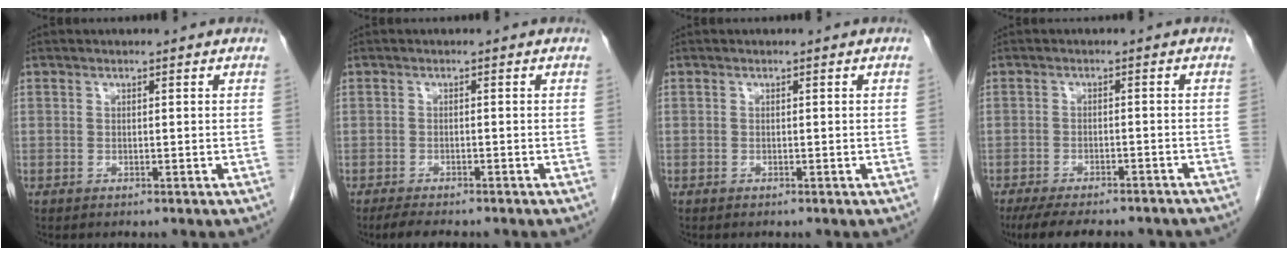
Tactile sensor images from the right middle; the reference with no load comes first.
{"total": 4.1, "force": [-3.4, 0.9, 2.0], "torque": [-0.039, -0.013, -0.050]}
{"total": 0.0}
{"total": 15.2, "force": [-13.0, 4.1, 6.8], "torque": [-0.129, -0.013, -0.167]}